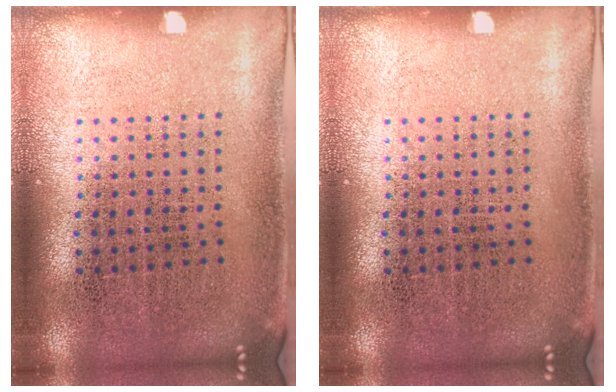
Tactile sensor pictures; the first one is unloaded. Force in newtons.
{"total": 0.0}